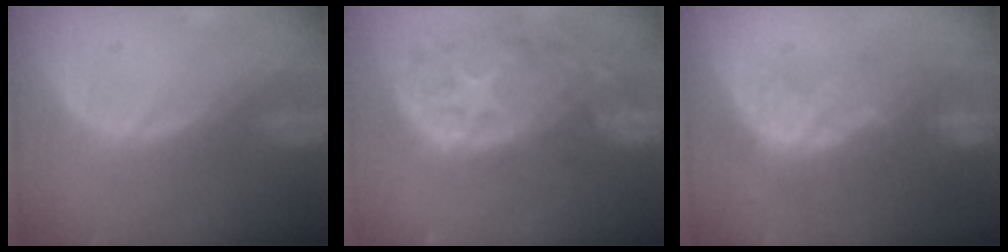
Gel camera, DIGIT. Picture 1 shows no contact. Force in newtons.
{"total": 14.0, "press": 11.2, "slide": 8.3}
{"total": 8.1, "press": 7.5, "slide": 3.1}